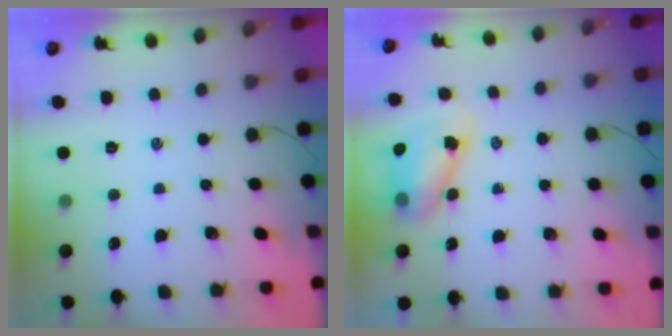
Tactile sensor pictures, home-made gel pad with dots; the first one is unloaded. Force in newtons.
{"total": 7.9, "press": 7.8, "slide": 1.3}